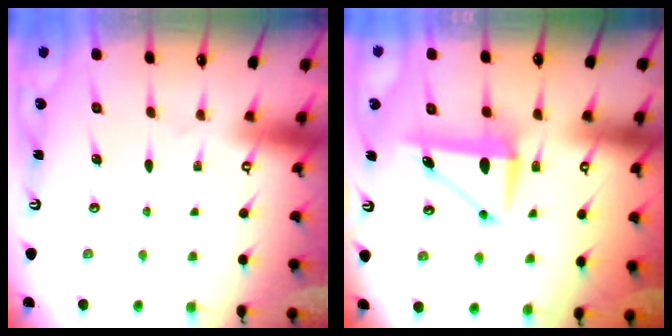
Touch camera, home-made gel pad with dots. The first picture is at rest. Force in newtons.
{"total": 8.4, "press": 8.0, "slide": 2.5}